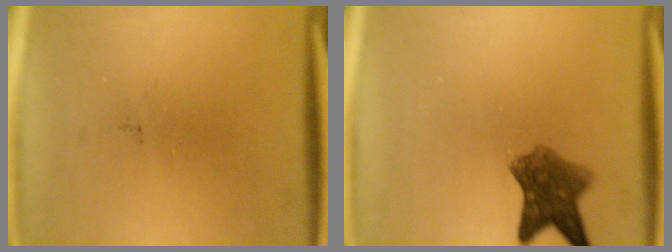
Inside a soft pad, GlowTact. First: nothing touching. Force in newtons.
{"total": 6.4}